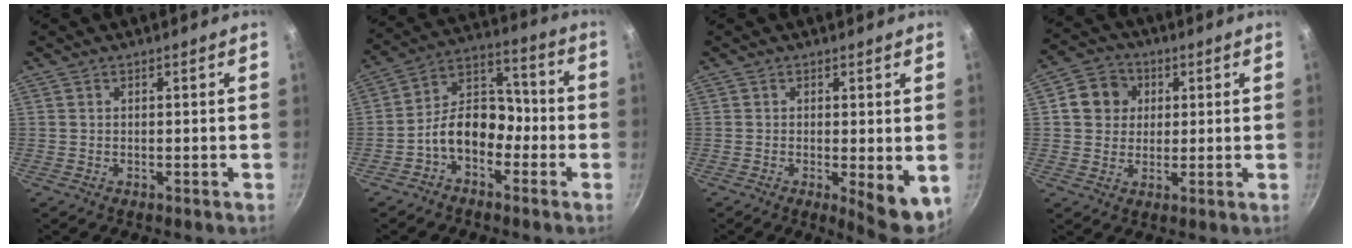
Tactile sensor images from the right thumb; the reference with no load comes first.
{"total": 10.8, "force": [-4.0, 7.5, 6.8], "torque": [-0.070, 0.058, -0.090]}
{"total": 6.8, "force": [-0.8, 2.3, 6.4], "torque": [-0.076, -0.011, -0.006]}
{"total": 7.8, "force": [2.0, 7.0, 2.9], "torque": [-0.016, 0.010, 0.023]}